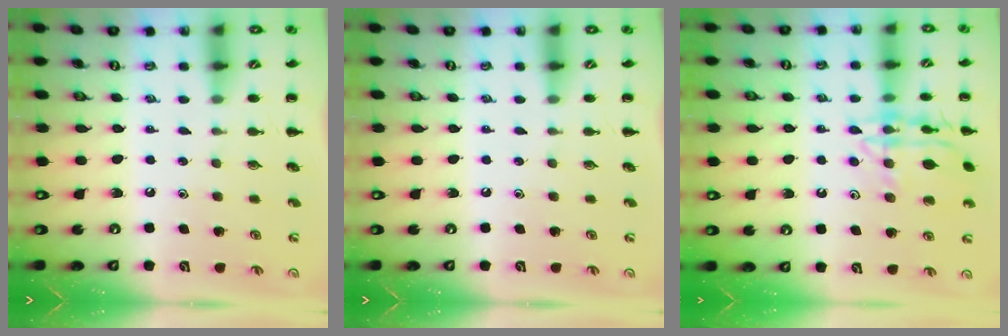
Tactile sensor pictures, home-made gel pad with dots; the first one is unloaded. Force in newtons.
{"total": 0.0}
{"total": 14.8, "press": 14.8, "slide": 0.9}